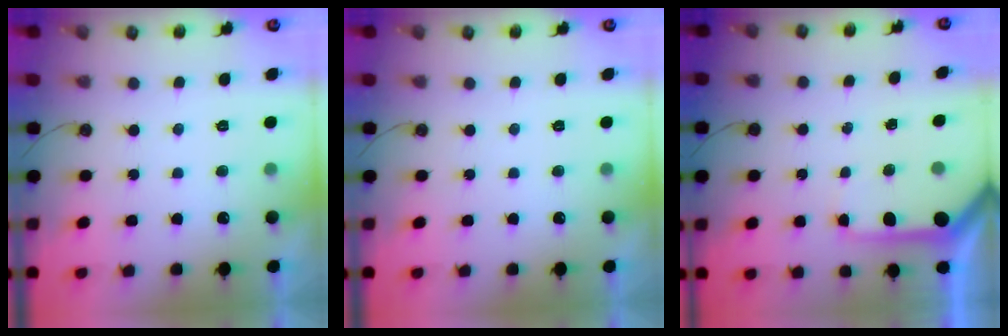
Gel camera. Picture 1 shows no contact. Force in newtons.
{"total": 0.0}
{"total": 7.5, "press": 7.5, "slide": 0.8}